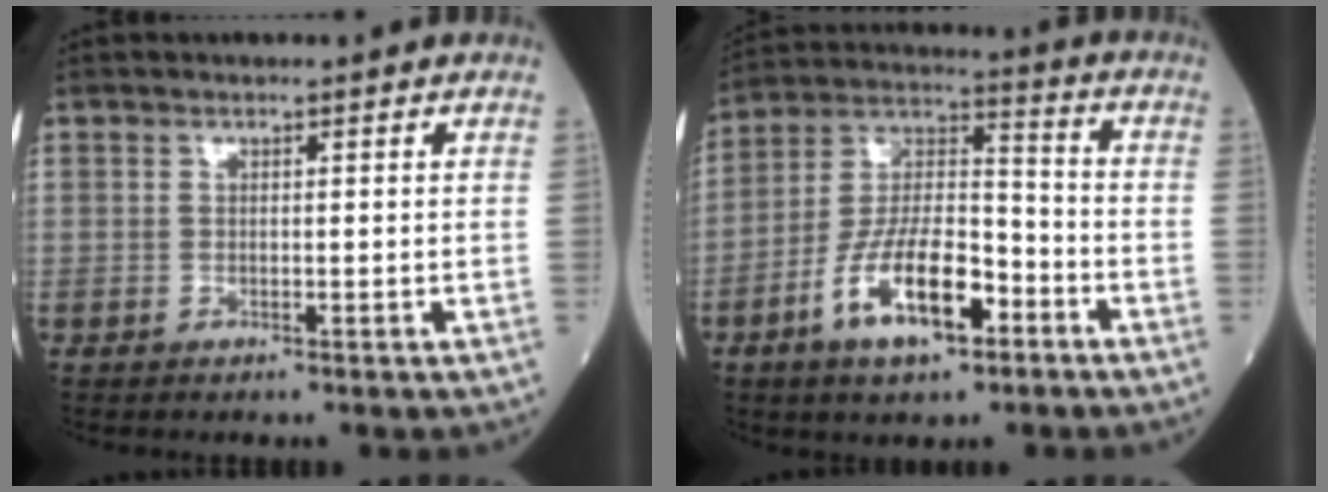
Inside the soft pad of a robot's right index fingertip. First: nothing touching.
{"total": 13.9, "force": [-6.4, 4.9, 11.3], "torque": [-0.225, 0.009, -0.114]}